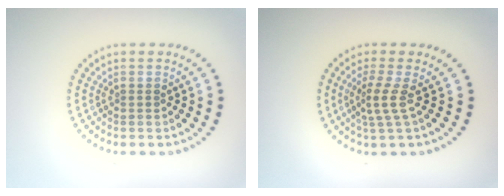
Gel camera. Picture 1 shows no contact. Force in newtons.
{"total": 2.3, "press": 1.5, "slide": 1.7}